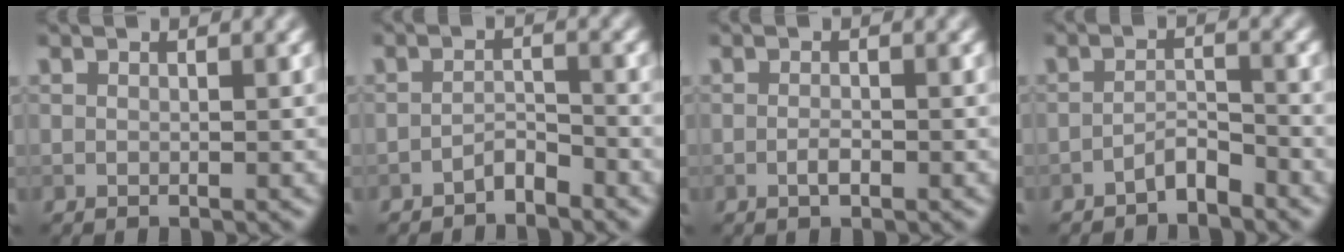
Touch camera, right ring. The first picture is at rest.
{"total": 1.7, "force": [-1.5, 0.4, 0.7], "torque": [-0.010, 0.007, -0.029]}
{"total": 1.1, "force": [-0.5, 0.3, 0.9], "torque": [-0.018, -0.001, -0.010]}
{"total": 2.0, "force": [-1.7, 0.4, 0.9], "torque": [-0.016, 0.009, -0.034]}